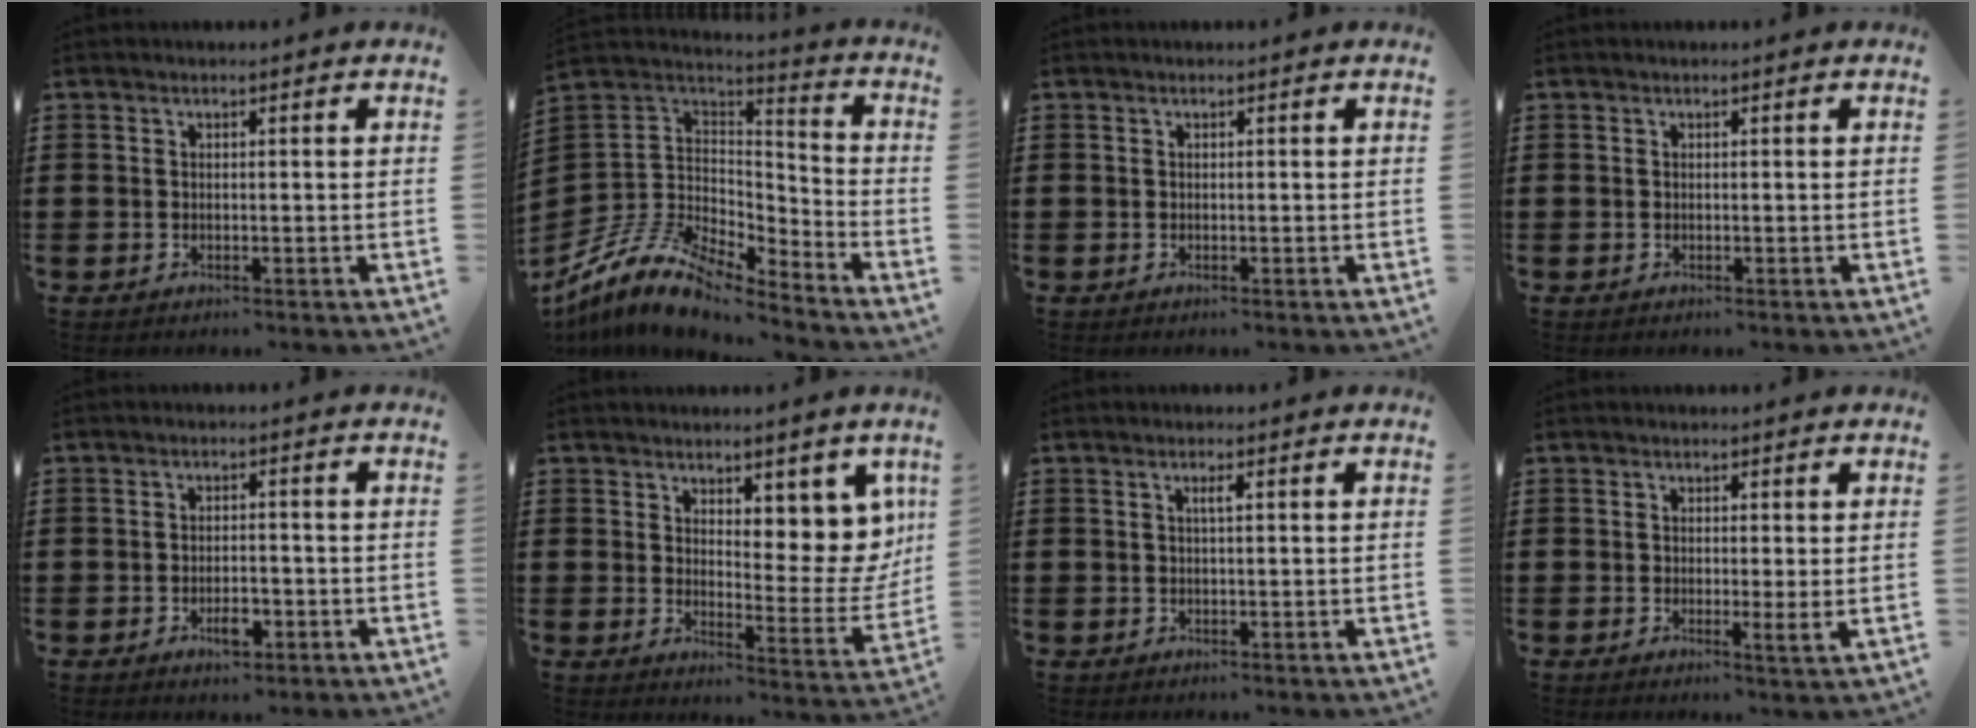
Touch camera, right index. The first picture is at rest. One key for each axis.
{"total": 11.0, "fx": -8.4, "fy": 4.5, "fz": 5.4, "tx": -0.137, "ty": 0.012, "tz": -0.172}
{"total": 0.0}
{"total": 0.0}
{"total": 3.2, "fx": -1.5, "fy": 1.3, "fz": 2.5, "tx": -0.043, "ty": 0.004, "tz": -0.027}
{"total": 7.4, "fx": 5.1, "fy": 3.8, "fz": 3.8, "tx": -0.045, "ty": -0.041, "tz": 0.090}
{"total": 1.2, "fx": 0.4, "fy": 0.1, "fz": 1.1, "tx": -0.022, "ty": 0.001, "tz": 0.006}
{"total": 1.6, "fx": 0.3, "fy": 0.2, "fz": 1.6, "tx": -0.032, "ty": -0.002, "tz": 0.005}